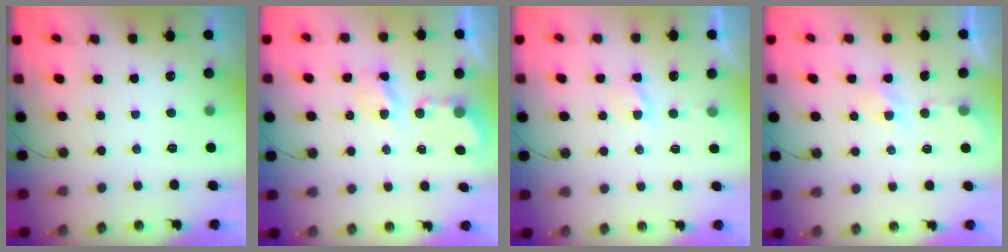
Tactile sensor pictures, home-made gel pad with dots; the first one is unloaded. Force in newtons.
{"total": 4.5, "press": 4.5, "slide": 0.1}
{"total": 2.8, "press": 2.7, "slide": 0.4}
{"total": 3.9, "press": 3.8, "slide": 0.6}